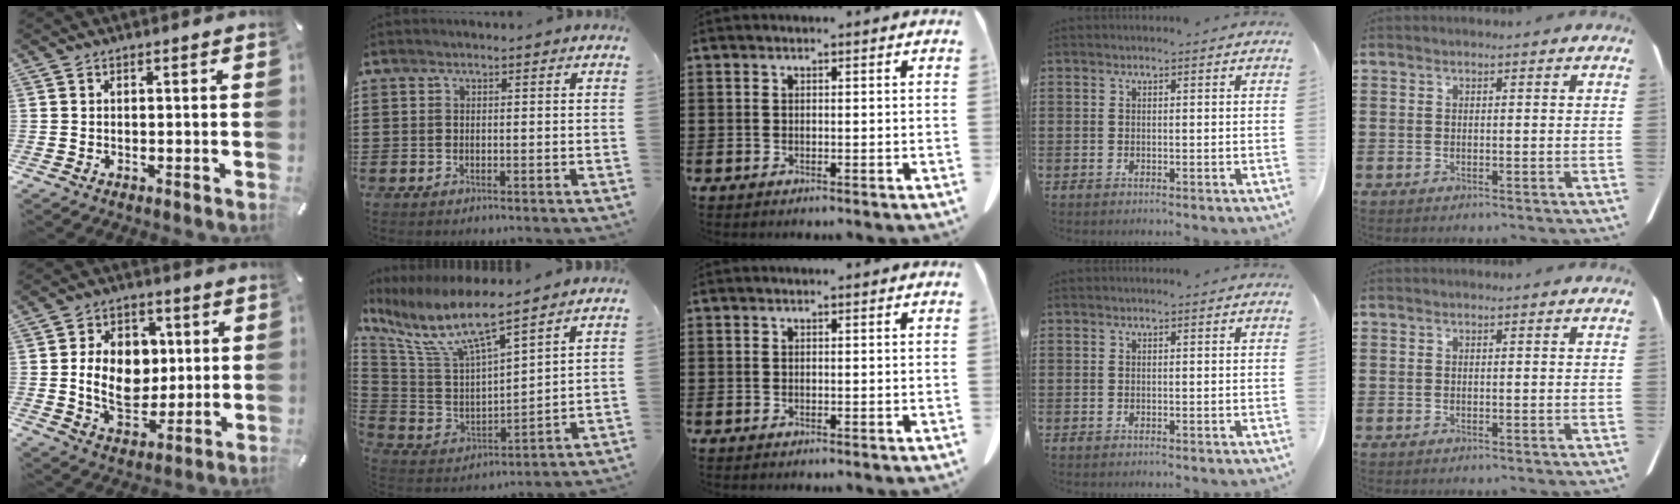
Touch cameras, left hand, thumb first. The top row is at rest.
{"thumb": {"total": 14.0, "force": [0.8, 10.8, 8.9], "torque": [-0.161, 0.011, 0.014]}, "index": {"total": 9.4, "force": [6.8, 1.8, 6.2], "torque": [-0.157, -0.043, 0.111]}}